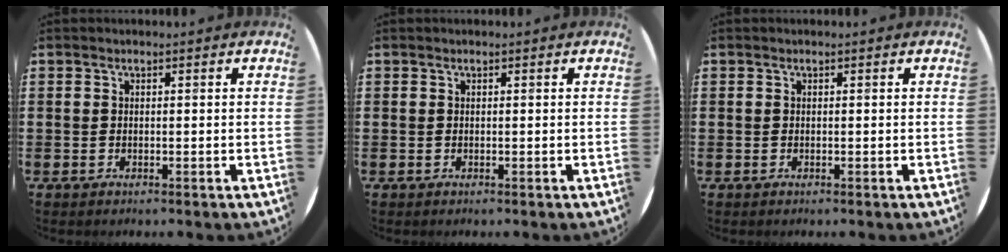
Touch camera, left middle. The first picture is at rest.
{"total": 0.0}
{"total": 0.0}